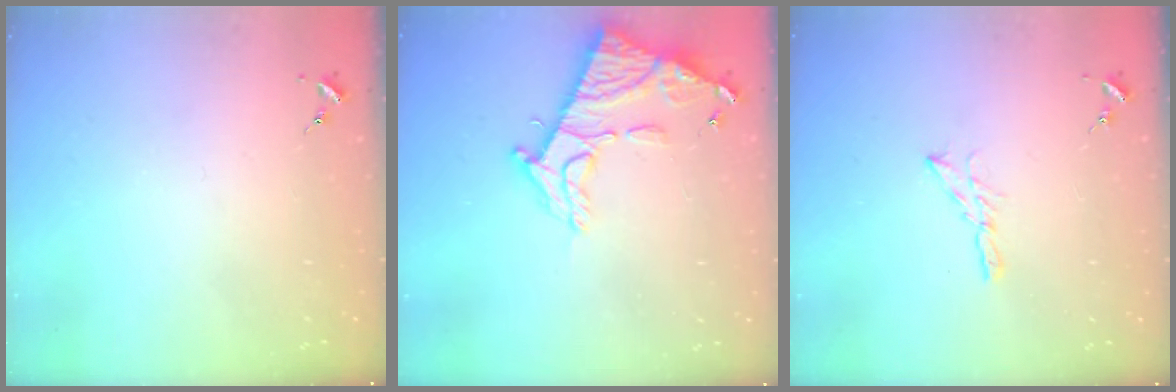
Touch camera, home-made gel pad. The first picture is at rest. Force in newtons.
{"total": 15.3, "press": 15.3, "slide": 1.2}
{"total": 4.9, "press": 4.9, "slide": 0.3}